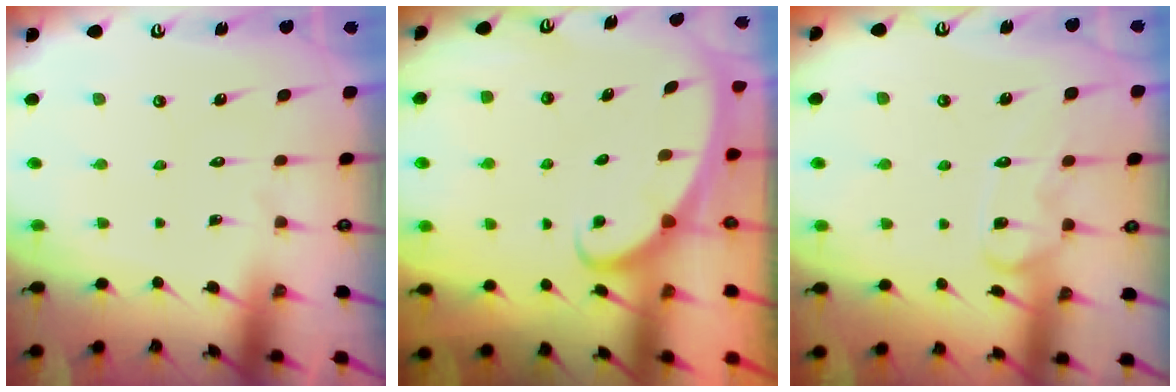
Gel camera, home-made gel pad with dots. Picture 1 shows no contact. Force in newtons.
{"total": 1.8, "press": 1.8, "slide": 0.1}
{"total": 10.6, "press": 10.6, "slide": 0.8}